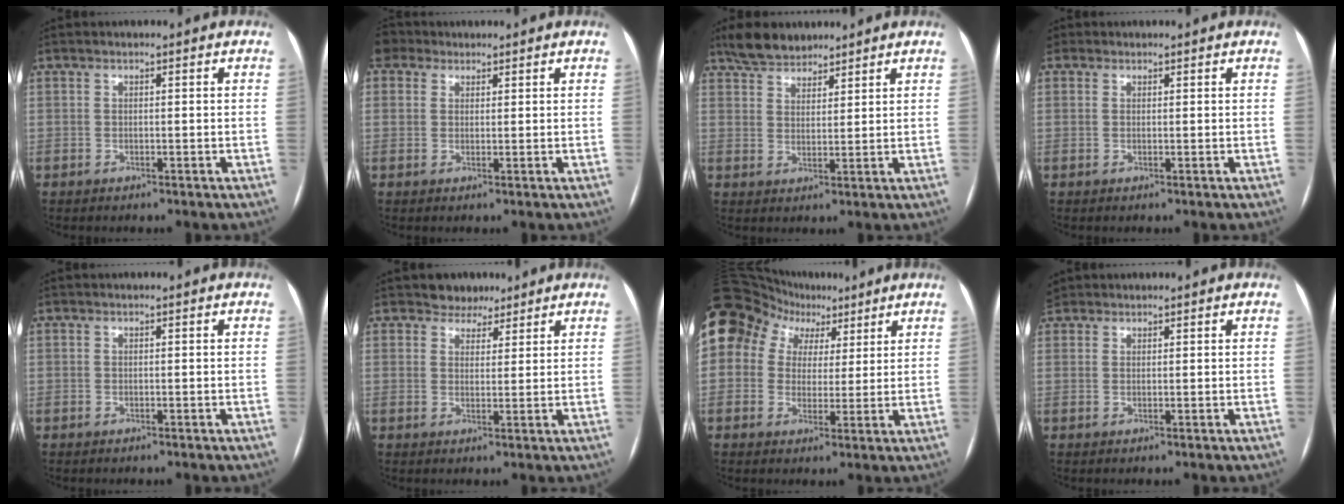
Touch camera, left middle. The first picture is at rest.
{"total": 3.7, "force": [2.6, 2.6, 0.4], "torque": [-0.014, 0.022, 0.050]}
{"total": 6.0, "force": [5.3, 2.4, 1.7], "torque": [-0.032, 0.014, 0.098]}
{"total": 1.0, "force": [0.5, 0.9, 0.2], "torque": [0.002, 0.002, 0.005]}
{"total": 0.0}
{"total": 3.8, "force": [3.1, 2.3, 0.3], "torque": [0.003, 0.003, 0.046]}
{"total": 22.4, "force": [11.4, 16.9, 9.2], "torque": [-0.256, 0.107, 0.208]}
{"total": 2.4, "force": [1.8, 1.6, 0.3], "torque": [-0.011, 0.010, 0.034]}